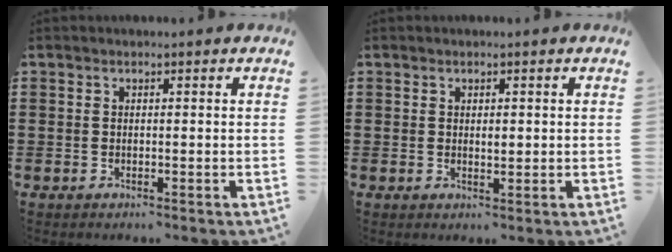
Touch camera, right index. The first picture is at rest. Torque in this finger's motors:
{"motor_torque": [0.41, -0.24, 0.01, 0.01]}